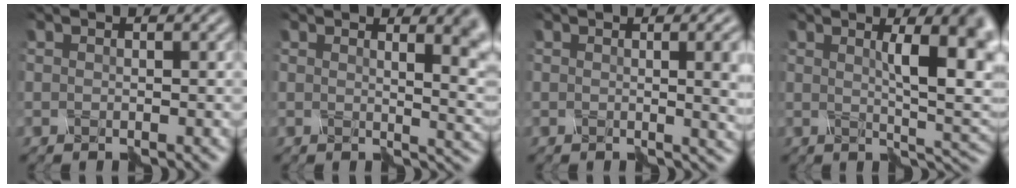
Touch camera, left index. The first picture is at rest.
{"total": 6.6, "force": [2.4, 2.5, 5.7], "torque": [-0.025, 0.010, 0.027]}
{"total": 6.4, "force": [0.6, 2.8, 5.7], "torque": [-0.029, 0.003, 0.008]}
{"total": 8.9, "force": [2.0, 2.4, 8.3], "torque": [-0.096, 0.008, 0.029]}